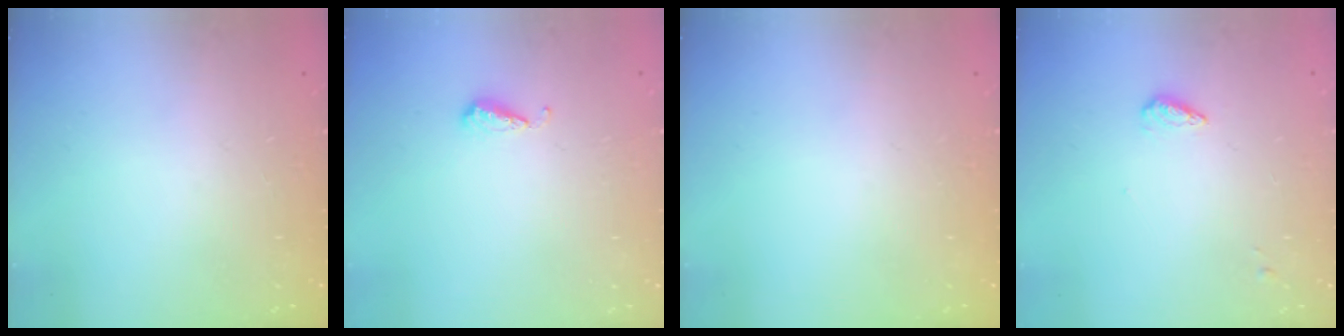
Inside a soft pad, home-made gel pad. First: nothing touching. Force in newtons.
{"total": 4.9, "press": 4.9, "slide": 0.5}
{"total": 0.0}
{"total": 3.4, "press": 3.4, "slide": 0.5}